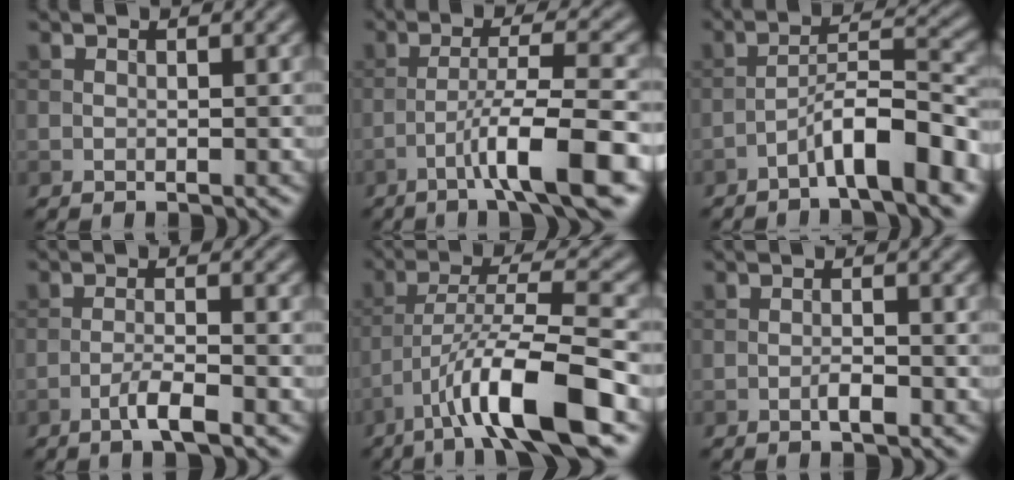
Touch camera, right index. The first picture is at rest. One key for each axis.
{"total": 8.1, "fx": -3.9, "fy": 0.9, "fz": 7.0, "tx": -0.108, "ty": 0.017, "tz": -0.065}
{"total": 6.9, "fx": -3.9, "fy": 1.0, "fz": 5.5, "tx": -0.091, "ty": 0.021, "tz": -0.068}
{"total": 2.7, "fx": -1.6, "fy": 0.3, "fz": 2.2, "tx": -0.040, "ty": 0.008, "tz": -0.035}
{"total": 10.0, "fx": -5.6, "fy": 1.6, "fz": 8.1, "tx": -0.133, "ty": 0.014, "tz": -0.099}
{"total": 1.4, "fx": -0.7, "fy": 0.2, "fz": 1.2, "tx": -0.020, "ty": 0.002, "tz": -0.014}